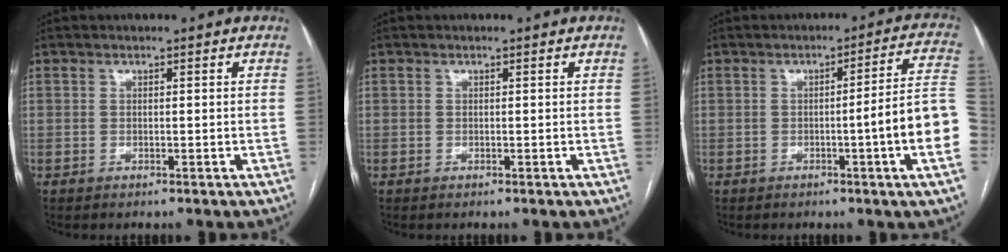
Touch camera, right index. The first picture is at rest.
{"total": 0.0}
{"total": 10.8, "force": [-2.6, -1.6, 10.4], "torque": [-0.122, 0.005, -0.041]}